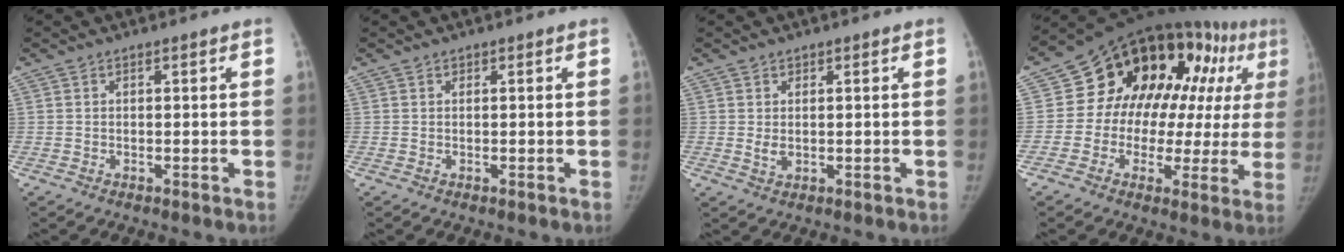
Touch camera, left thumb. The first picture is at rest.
{"total": 0.0}
{"total": 1.6, "force": [0.5, 1.0, 1.1], "torque": [-0.021, -0.007, 0.016]}
{"total": 21.5, "force": [5.3, 13.5, 15.9], "torque": [-0.162, 0.035, 0.064]}